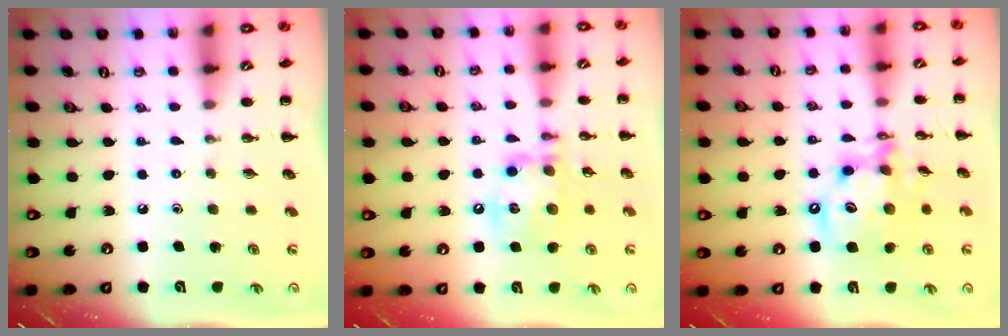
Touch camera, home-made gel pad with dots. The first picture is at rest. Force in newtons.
{"total": 14.6, "press": 14.4, "slide": 2.4}
{"total": 13.7, "press": 13.3, "slide": 3.5}